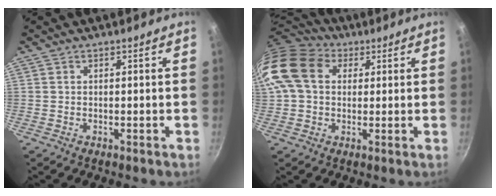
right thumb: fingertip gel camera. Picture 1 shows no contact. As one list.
[{"total": 15.8, "force": [4.3, 11.8, 9.5], "torque": [-0.184, 0.028, 0.064]}]